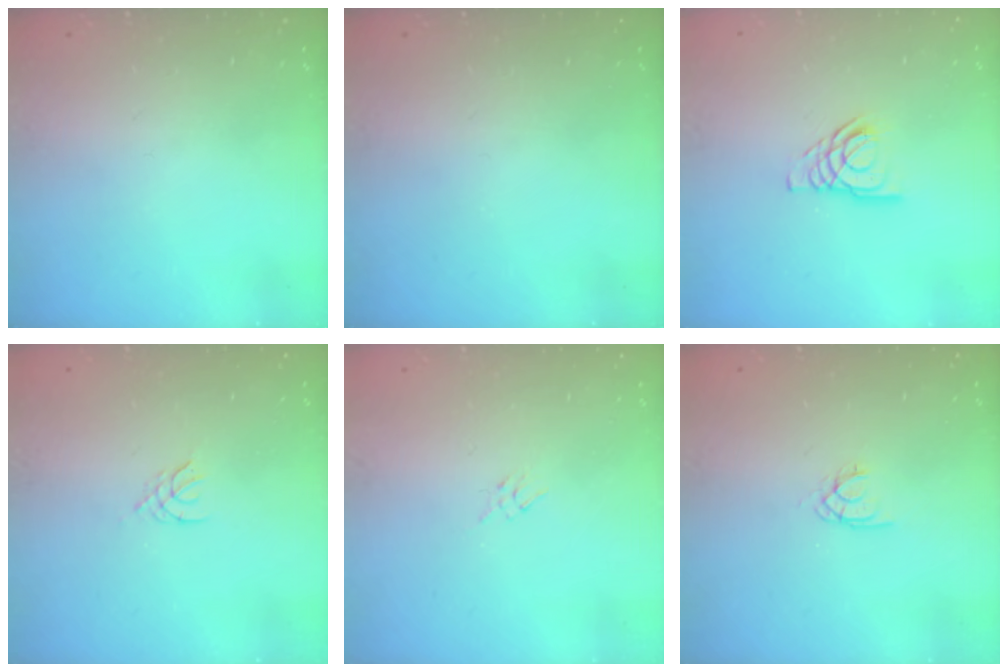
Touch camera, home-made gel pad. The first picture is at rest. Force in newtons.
{"total": 0.0}
{"total": 6.9, "press": 6.8, "slide": 0.9}
{"total": 2.1, "press": 2.0, "slide": 0.5}
{"total": 1.9, "press": 1.8, "slide": 0.5}
{"total": 1.7, "press": 1.7, "slide": 0.2}